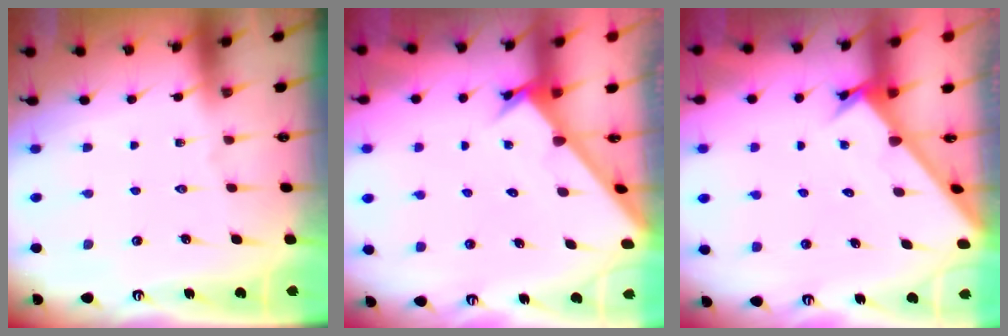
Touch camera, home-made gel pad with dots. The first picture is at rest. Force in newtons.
{"total": 2.6, "press": 2.6, "slide": 0.3}
{"total": 2.7, "press": 2.7, "slide": 0.3}